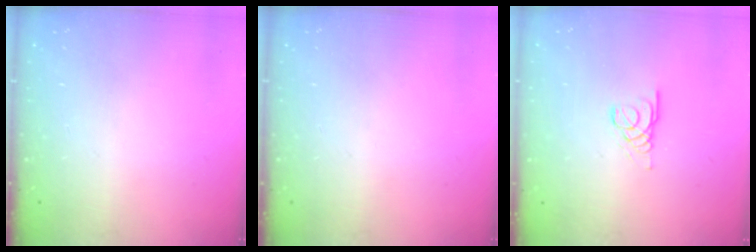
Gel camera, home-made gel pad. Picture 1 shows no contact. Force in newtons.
{"total": 0.0}
{"total": 3.1, "press": 3.1, "slide": 0.2}